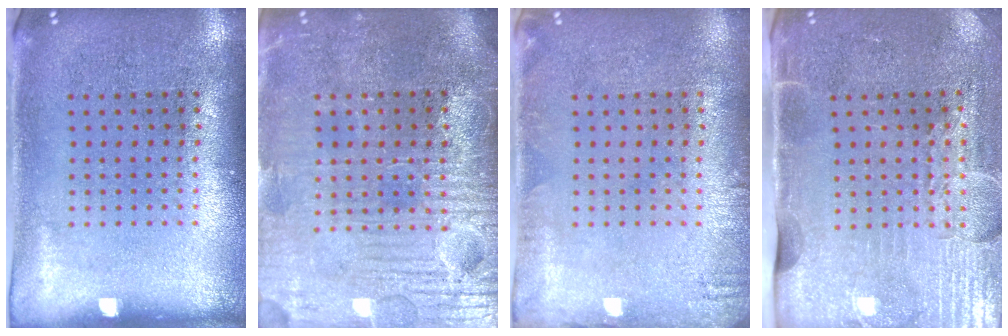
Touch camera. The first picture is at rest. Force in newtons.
{"total": 4.0, "press": 3.8, "slide": 1.2}
{"total": 1.1, "press": 1.1, "slide": 0.2}
{"total": 4.3, "press": 3.6, "slide": 2.3}